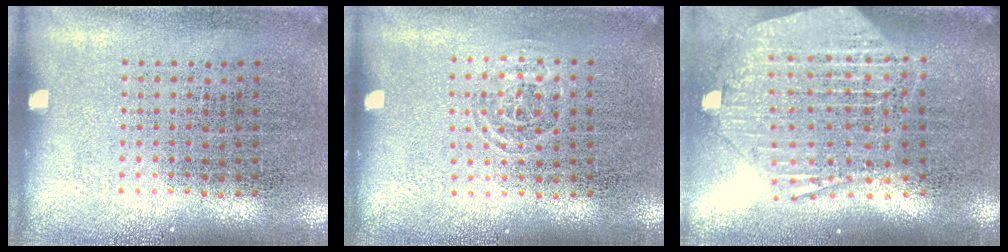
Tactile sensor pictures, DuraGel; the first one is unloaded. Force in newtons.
{"total": 0.7, "press": 0.5, "slide": 0.6}
{"total": 2.7, "press": 2.2, "slide": 1.6}